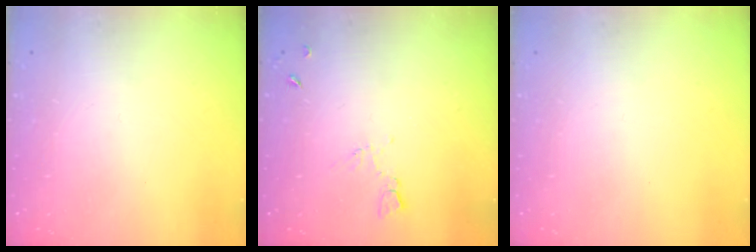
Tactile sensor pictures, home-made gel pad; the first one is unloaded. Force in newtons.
{"total": 5.0, "press": 5.0, "slide": 0.6}
{"total": 0.0}